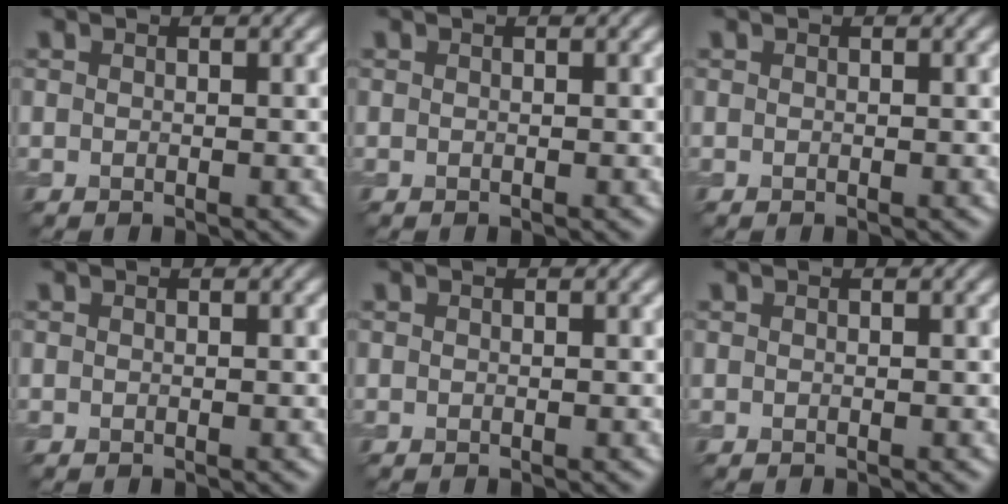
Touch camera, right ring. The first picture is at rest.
{"total": 0.0}
{"total": 0.0}
{"total": 0.0}
{"total": 0.0}
{"total": 0.0}